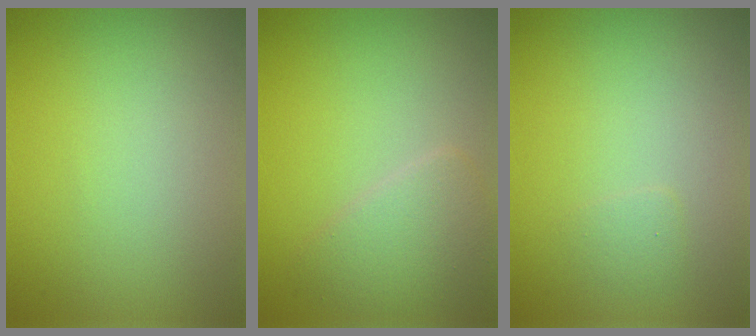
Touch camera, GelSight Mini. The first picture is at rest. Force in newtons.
{"total": 3.1, "press": 3.1, "slide": 0.2}
{"total": 0.7, "press": 0.7, "slide": 0.1}